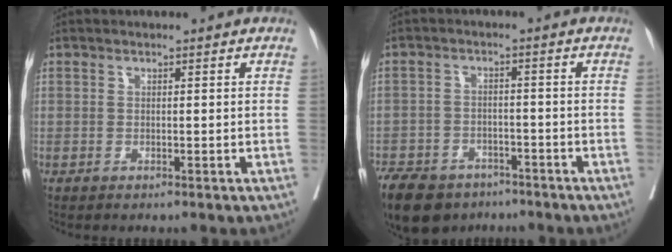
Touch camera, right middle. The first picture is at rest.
{"total": 12.0, "force": [-8.8, 6.7, 4.7], "torque": [-0.103, -0.004, -0.132]}